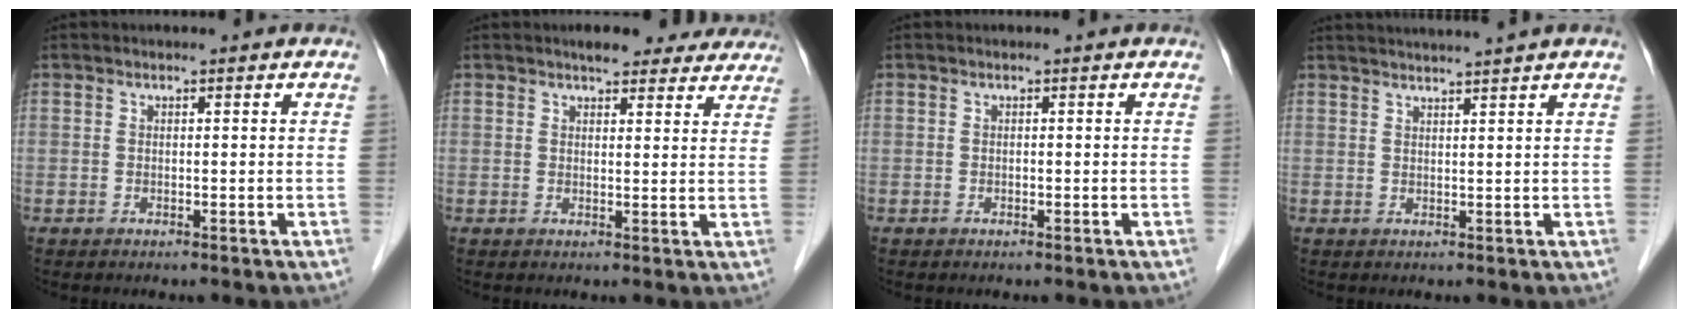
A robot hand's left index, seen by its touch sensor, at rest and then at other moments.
{"total": 9.6, "force": [8.5, 3.0, 3.3], "torque": [-0.019, 0.011, 0.091]}
{"total": 0.0}
{"total": 6.7, "force": [6.0, -1.6, 2.6], "torque": [-0.031, 0.017, 0.080]}